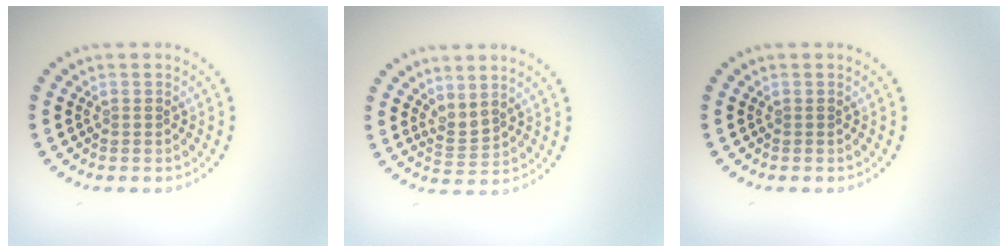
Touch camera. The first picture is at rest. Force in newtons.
{"total": 1.6, "press": 1.1, "slide": 1.1}
{"total": 0.0}